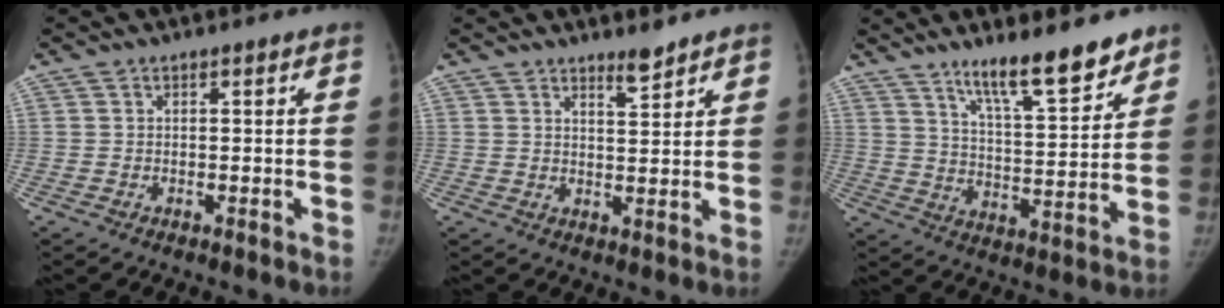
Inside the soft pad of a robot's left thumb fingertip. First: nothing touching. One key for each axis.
{"total": 3.3, "fx": 2.8, "fy": 0.6, "fz": 1.5, "tx": -0.017, "ty": -0.027, "tz": 0.046}
{"total": 13.9, "fx": 10.5, "fy": 3.2, "fz": 8.6, "tx": -0.109, "ty": -0.072, "tz": 0.174}